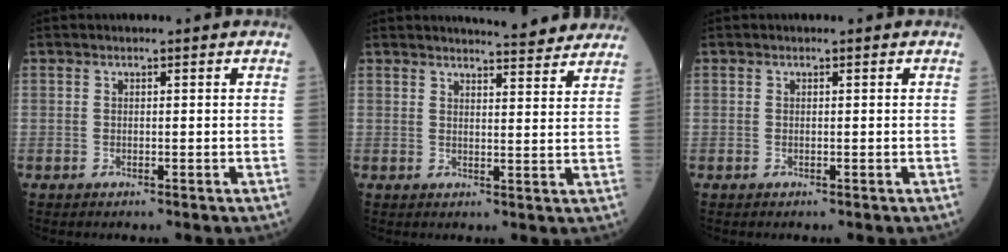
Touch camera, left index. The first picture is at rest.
{"total": 8.1, "force": [7.8, 0.6, 2.1], "torque": [-0.026, -0.010, 0.082]}
{"total": 0.0}